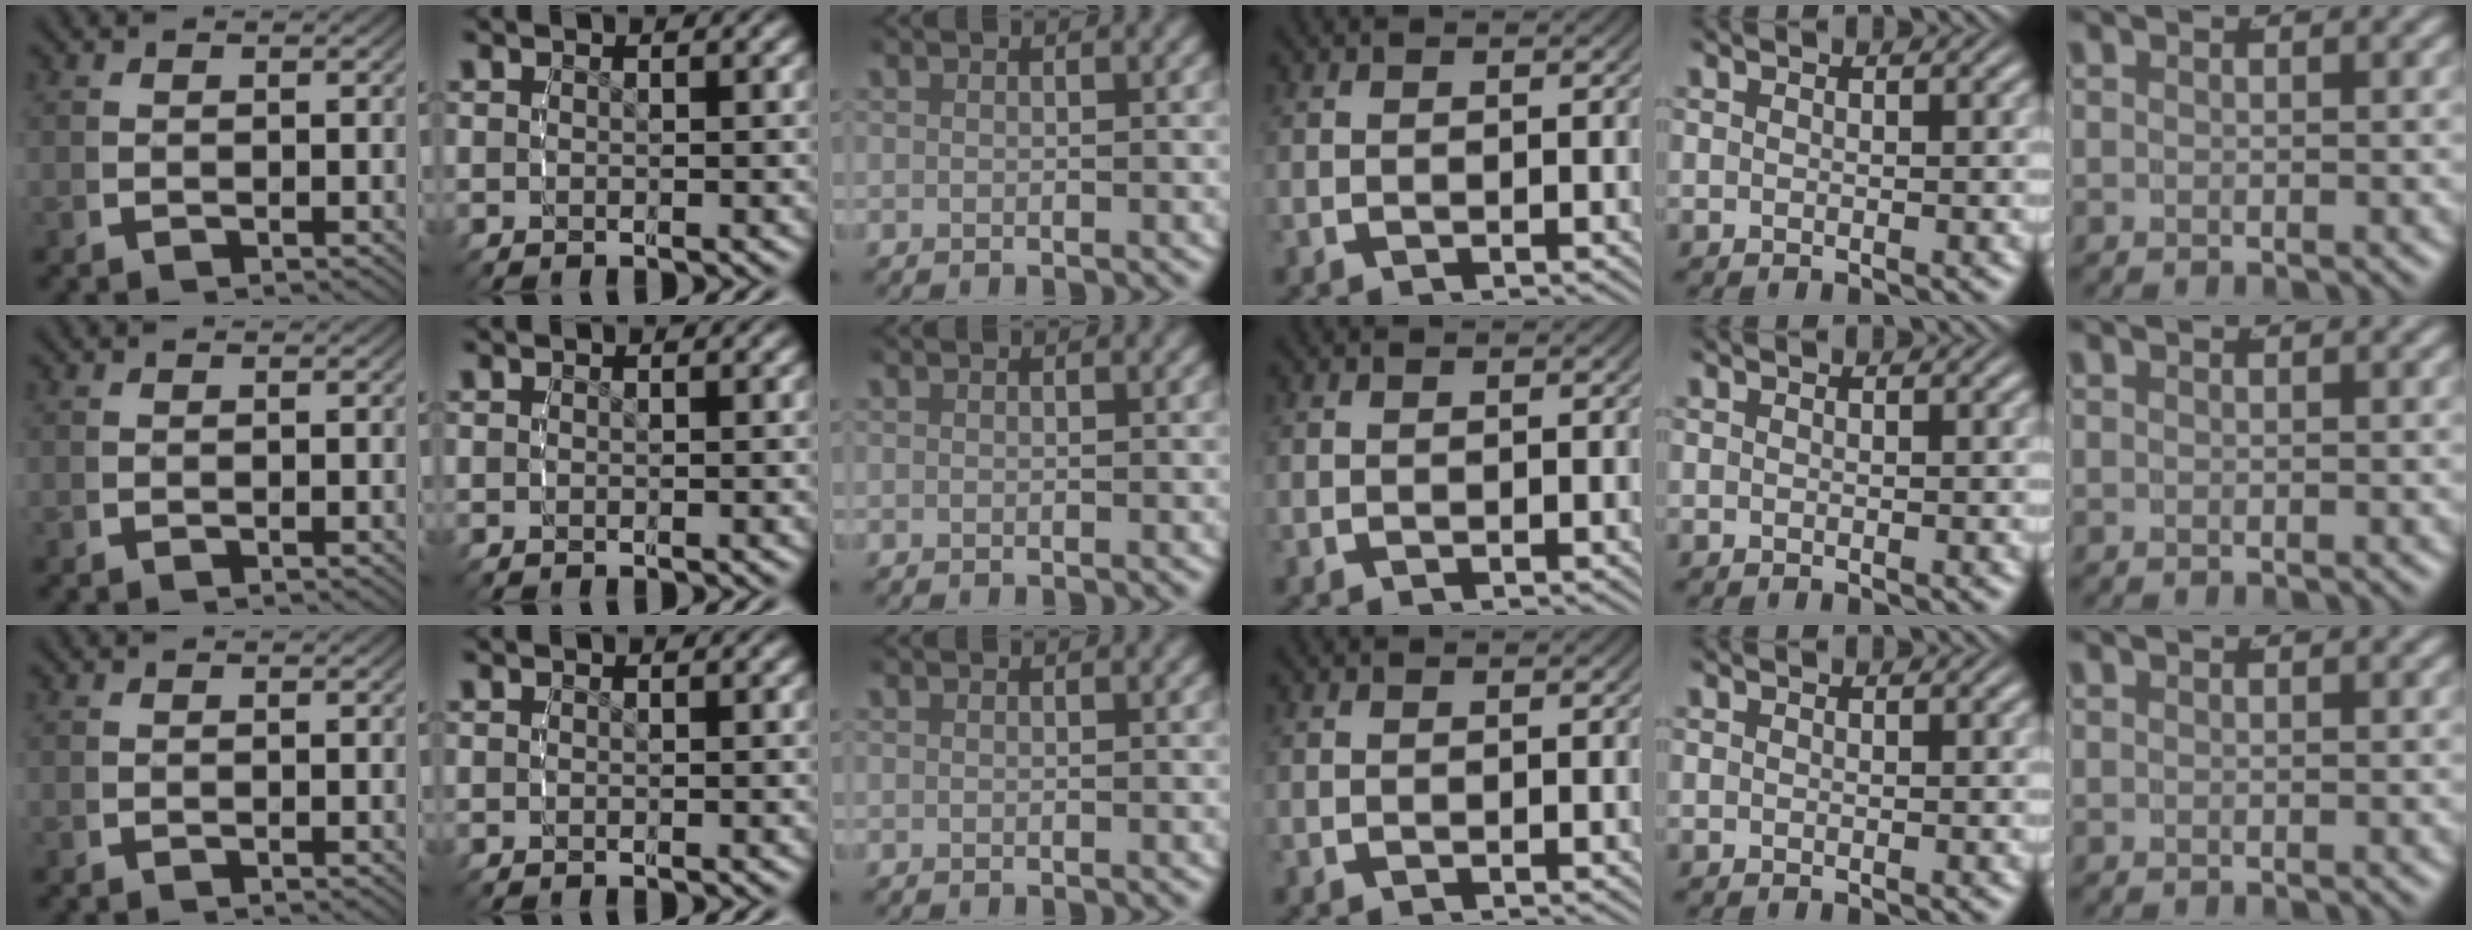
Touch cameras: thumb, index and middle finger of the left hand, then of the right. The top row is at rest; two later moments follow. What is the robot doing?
{"motion": "reach", "object": "paper towel"}